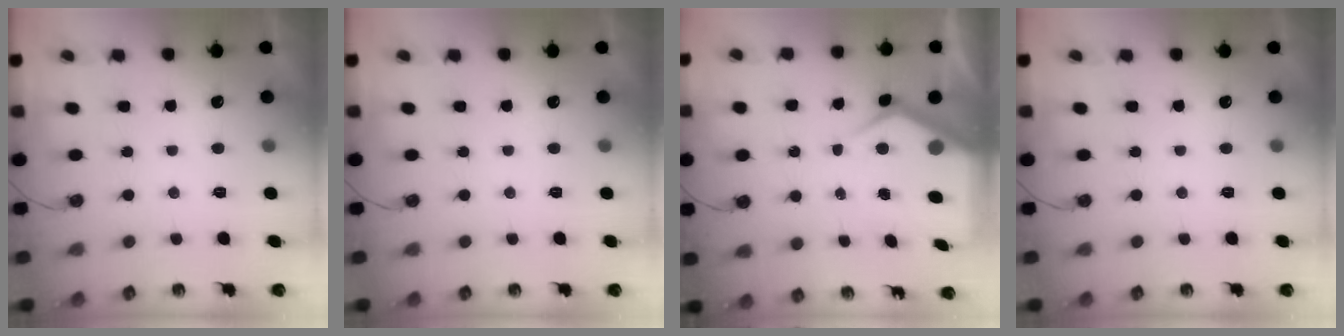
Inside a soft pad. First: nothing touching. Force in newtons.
{"total": 0.0}
{"total": 8.6, "press": 8.5, "slide": 0.9}
{"total": 0.0}